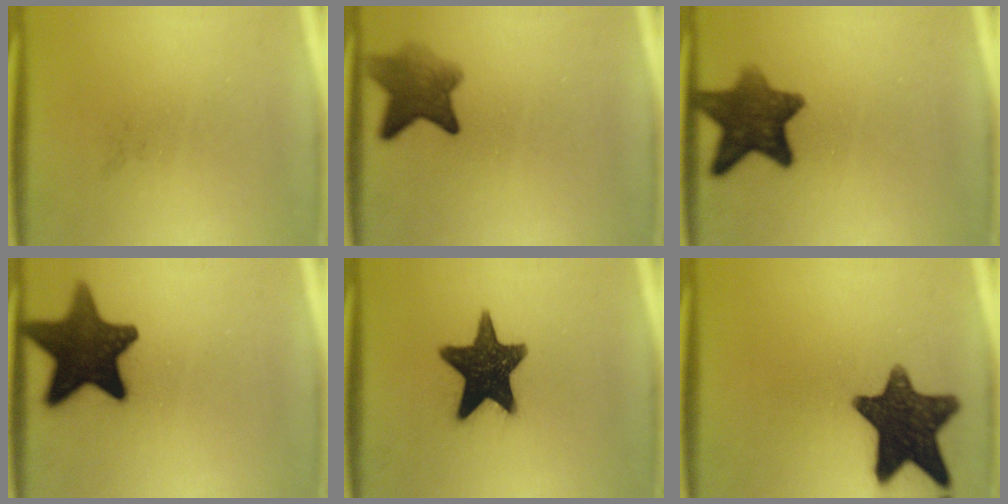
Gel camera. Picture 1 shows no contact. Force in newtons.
{"total": 6.2}
{"total": 10.0}
{"total": 15.5}
{"total": 15.4}
{"total": 14.6}